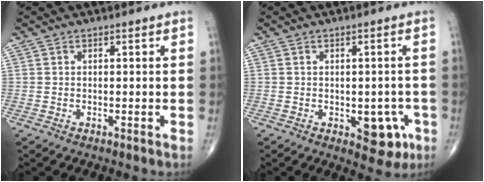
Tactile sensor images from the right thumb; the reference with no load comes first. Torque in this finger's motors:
{"motor_torque": [3.48, 1.53, 0.50, -0.74, 0.11]}